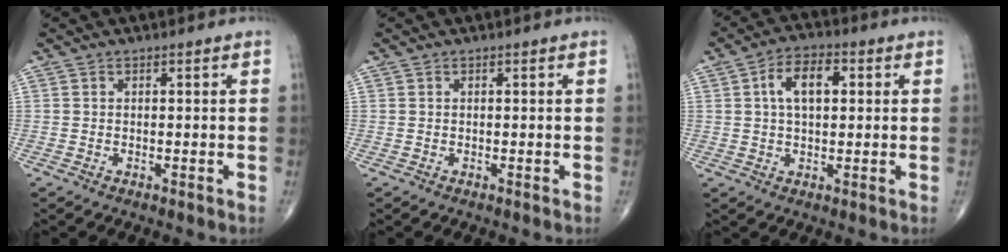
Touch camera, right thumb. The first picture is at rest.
{"total": 0.0}
{"total": 7.9, "force": [1.8, 4.4, 6.3], "torque": [-0.102, 0.012, 0.026]}